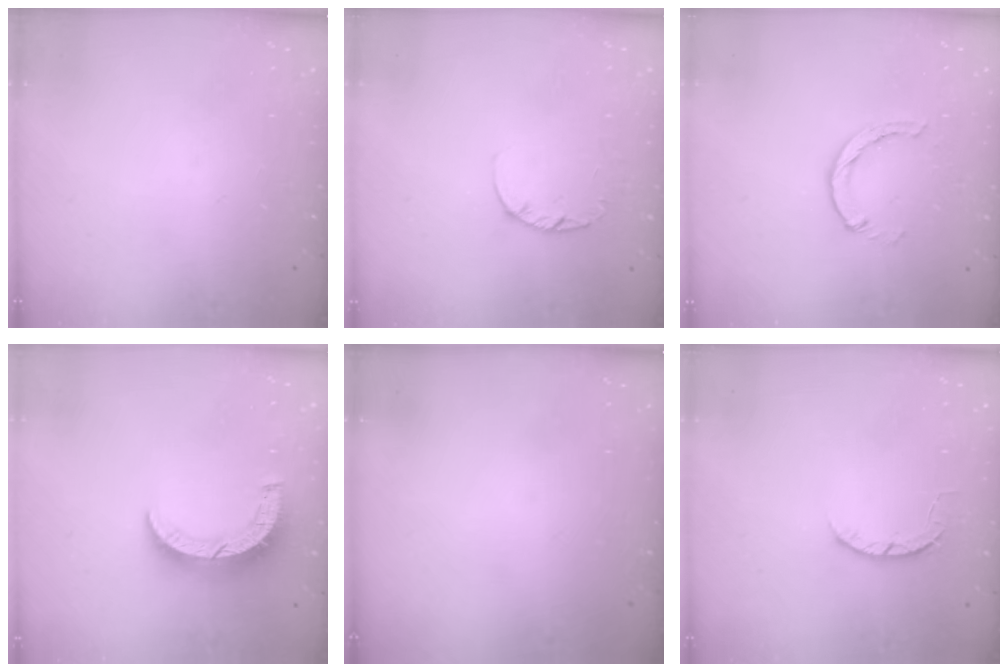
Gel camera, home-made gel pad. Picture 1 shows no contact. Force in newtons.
{"total": 2.6, "press": 2.5, "slide": 0.4}
{"total": 2.9, "press": 2.9, "slide": 0.4}
{"total": 8.0, "press": 7.9, "slide": 0.7}
{"total": 0.0}
{"total": 4.5, "press": 4.5, "slide": 0.7}